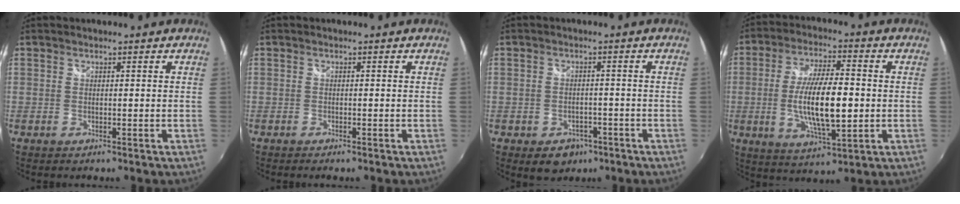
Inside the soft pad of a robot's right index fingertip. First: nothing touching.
{"total": 0.9, "force": [-0.7, 0.2, 0.4], "torque": [-0.011, -0.002, -0.014]}
{"total": 5.6, "force": [-3.3, 3.9, 2.3], "torque": [-0.052, -0.005, -0.037]}
{"total": 13.6, "force": [-1.4, 4.1, 12.9], "torque": [-0.245, -0.007, -0.020]}